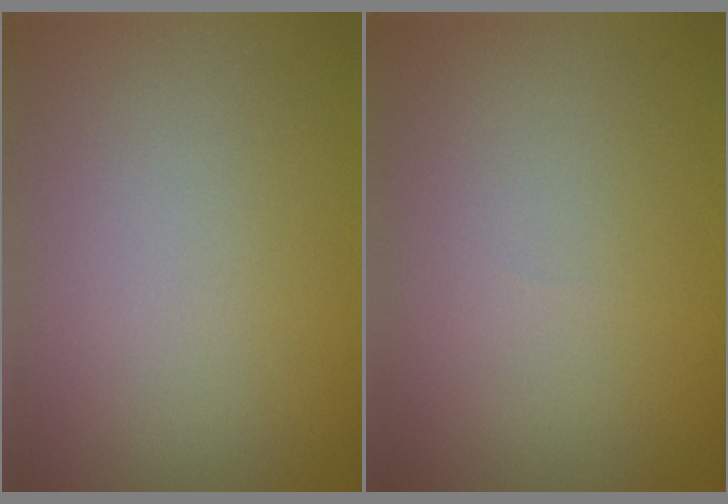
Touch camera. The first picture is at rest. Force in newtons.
{"total": 0.0}